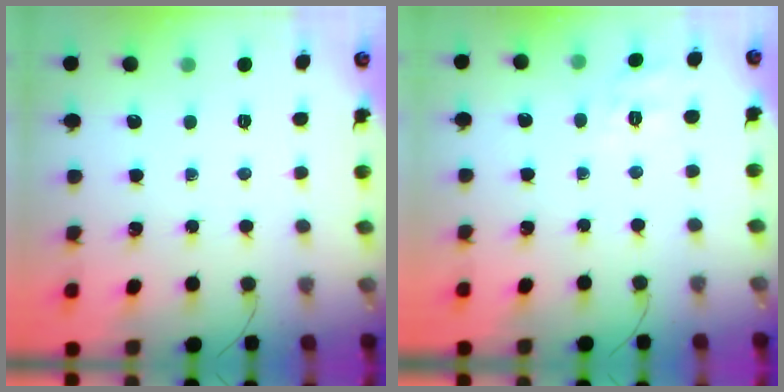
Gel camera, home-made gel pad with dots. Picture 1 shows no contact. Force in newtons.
{"total": 2.0, "press": 0.4, "slide": 1.9}